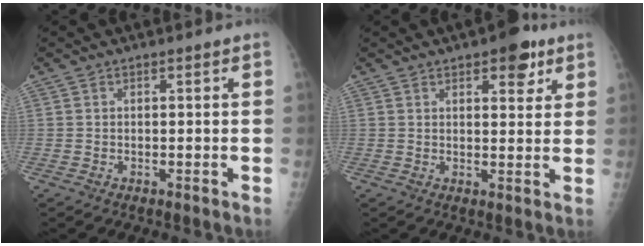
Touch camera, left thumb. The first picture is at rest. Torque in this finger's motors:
{"motor_torque": [0.76, 0.72, 0.47, -0.58, 0.02]}